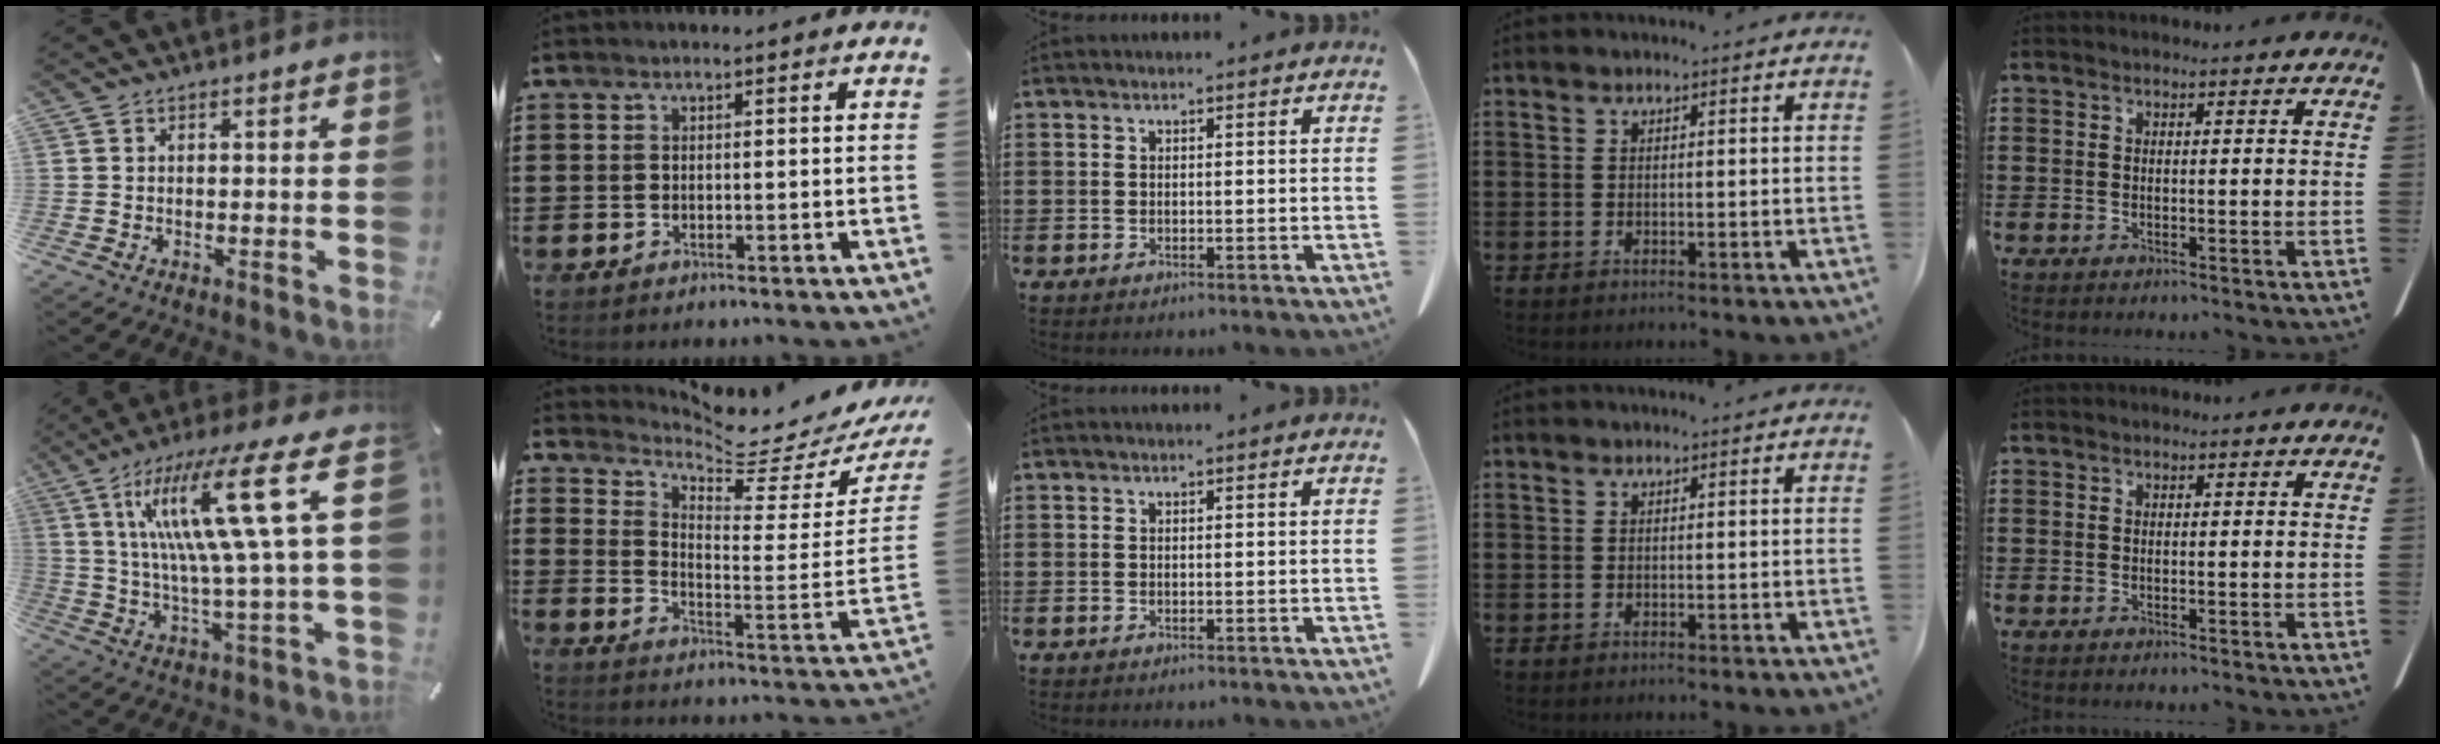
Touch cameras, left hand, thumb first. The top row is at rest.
{"thumb": {"total": 22.2, "force": [7.0, 2.9, 20.9], "torque": [-0.390, -0.025, 0.086]}, "index": {"total": 5.7, "force": [5.4, 0.0, 1.8], "torque": [-0.049, -0.063, 0.083]}}